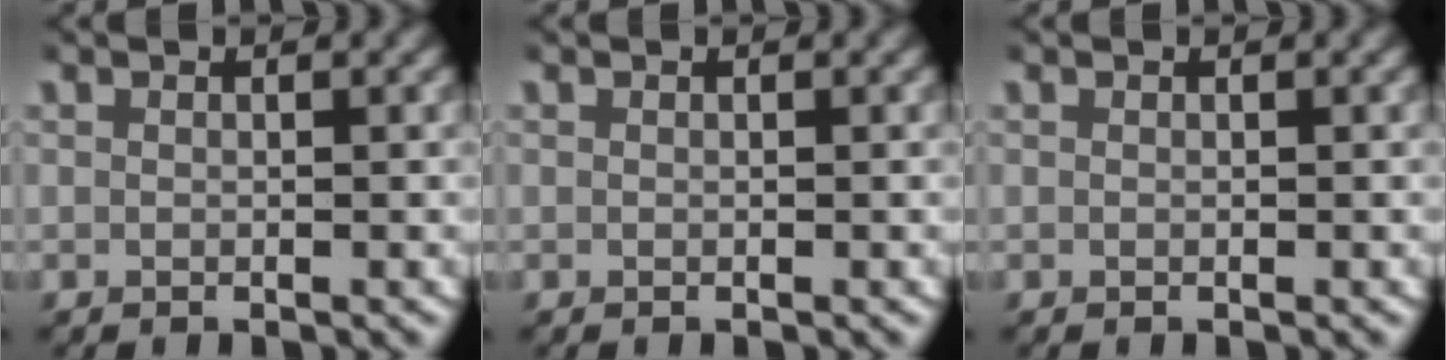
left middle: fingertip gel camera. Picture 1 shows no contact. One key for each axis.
{"total": 0.0}
{"total": 0.0}